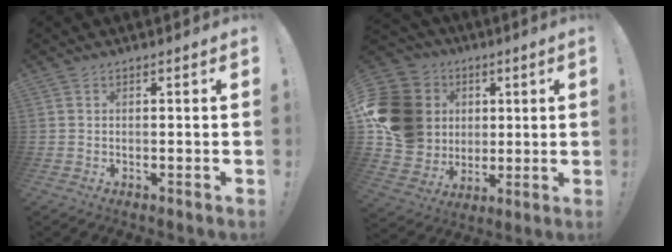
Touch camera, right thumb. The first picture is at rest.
{"total": 19.5, "force": [3.1, 17.0, 9.1], "torque": [-0.175, -0.006, 0.089]}